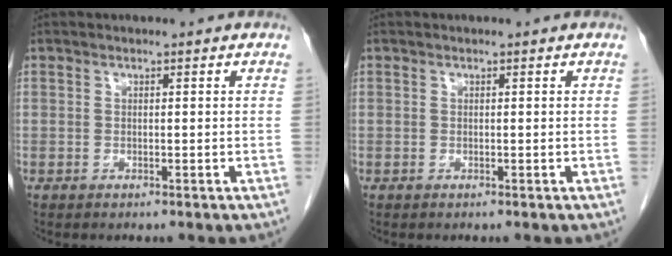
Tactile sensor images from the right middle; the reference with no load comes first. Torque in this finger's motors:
{"motor_torque": [-0.02, 0.03, 0.05, 0.01]}